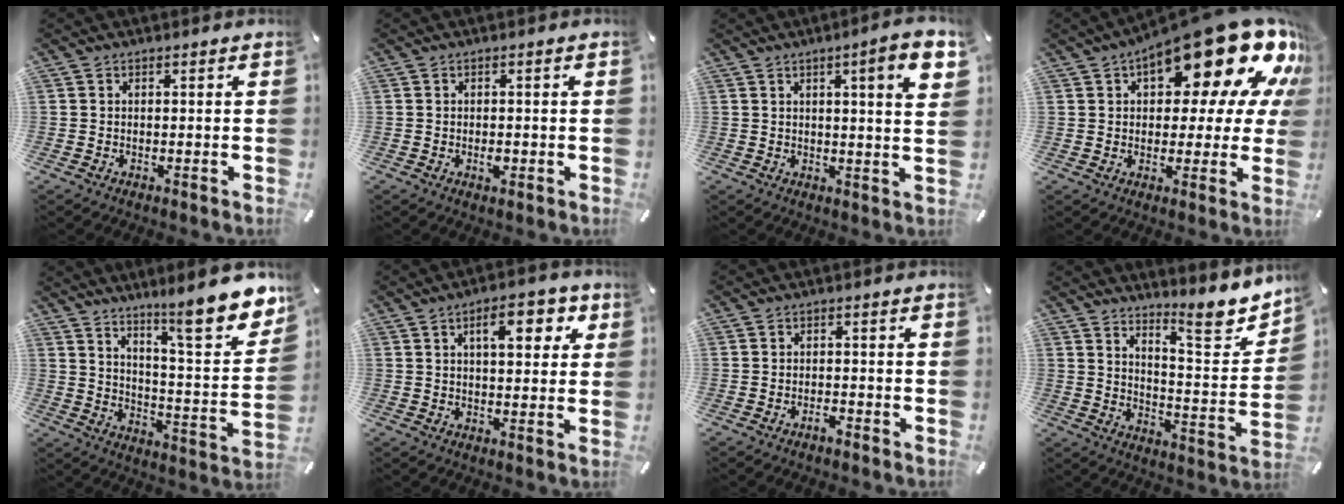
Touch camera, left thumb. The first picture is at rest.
{"total": 2.1, "force": [-0.6, 1.1, 1.6], "torque": [-0.028, 0.001, -0.010]}
{"total": 8.4, "force": [3.6, 0.7, 7.5], "torque": [-0.115, -0.013, 0.051]}
{"total": 23.9, "force": [13.0, 10.1, 17.4], "torque": [-0.241, -0.085, 0.214]}
{"total": 15.1, "force": [12.0, 3.1, 8.5], "torque": [-0.123, -0.105, 0.194]}
{"total": 9.1, "force": [3.7, 4.0, 7.3], "torque": [-0.102, -0.006, 0.054]}
{"total": 2.2, "force": [-1.7, 0.7, 1.2], "torque": [-0.021, 0.006, -0.033]}
{"total": 12.2, "force": [10.2, 3.3, 5.8], "torque": [-0.065, -0.093, 0.173]}